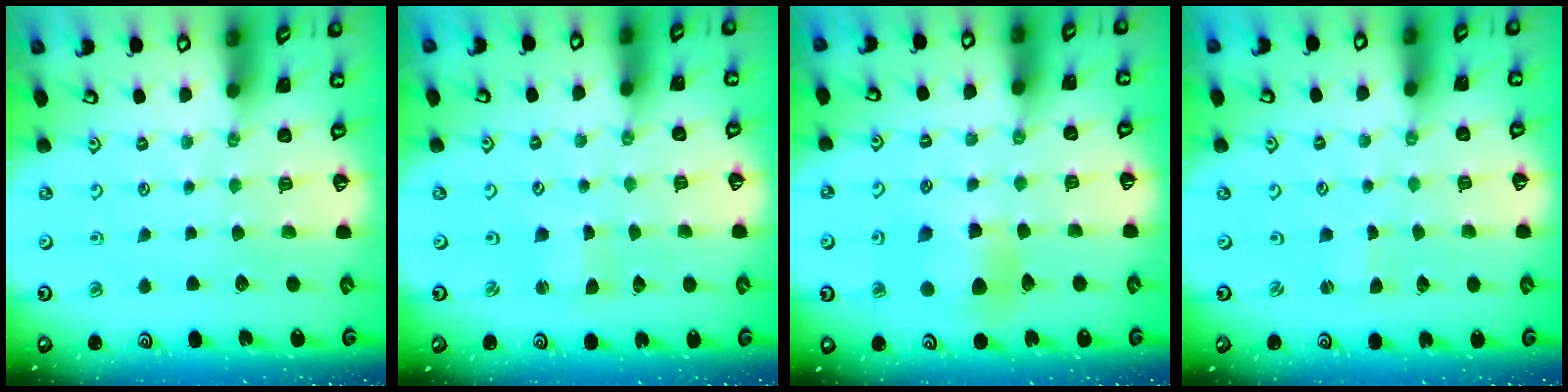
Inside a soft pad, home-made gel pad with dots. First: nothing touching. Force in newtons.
{"total": 1.1, "press": 1.1, "slide": 0.1}
{"total": 8.1, "press": 8.1, "slide": 0.6}
{"total": 0.0}